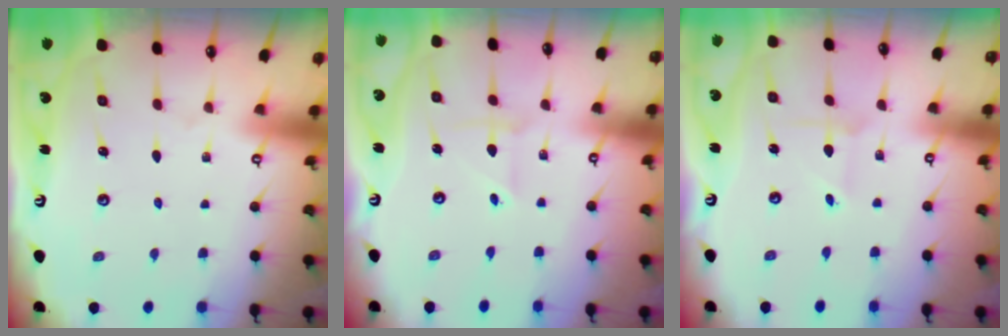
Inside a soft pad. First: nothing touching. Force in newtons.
{"total": 3.3, "press": 3.3, "slide": 0.3}
{"total": 2.4, "press": 2.4, "slide": 0.2}